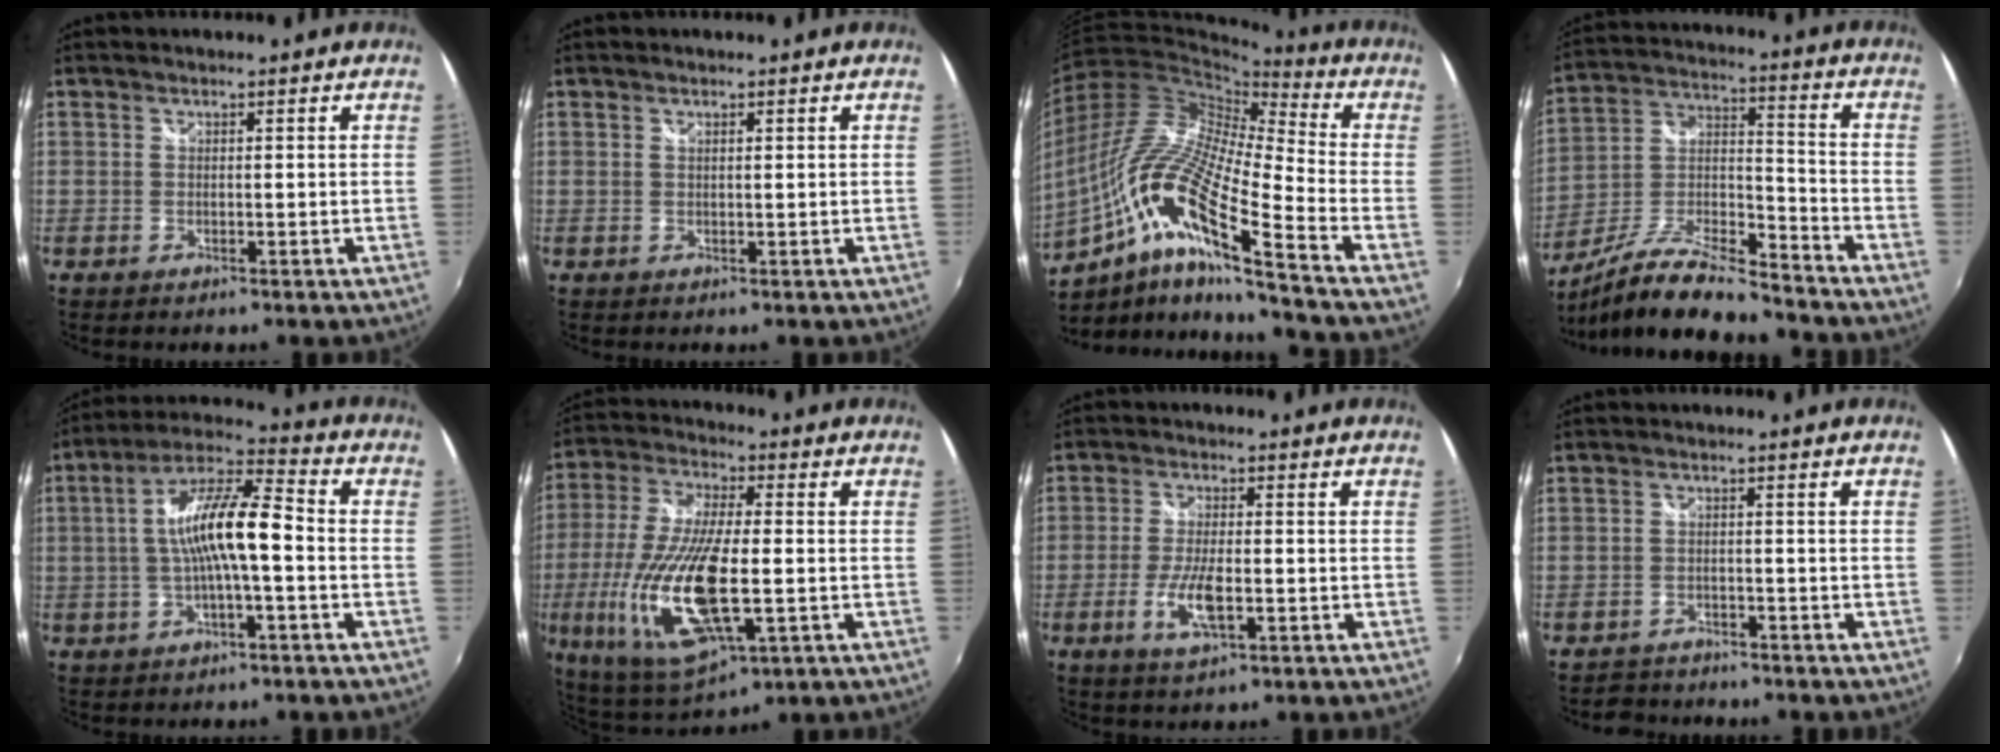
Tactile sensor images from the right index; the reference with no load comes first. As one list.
[{"total": 0.8, "force": [0.5, 0.2, 0.5], "torque": [-0.008, 0.001, 0.009]}, {"total": 20.6, "force": [-9.2, 2.5, 18.2], "torque": [-0.321, -0.037, -0.195]}, {"total": 17.3, "force": [-14.0, 3.6, 9.6], "torque": [-0.200, -0.014, -0.252]}, {"total": 12.8, "force": [-1.0, 2.8, 12.5], "torque": [-0.230, 0.020, -0.020]}, {"total": 23.7, "force": [-4.9, 8.4, 21.6], "torque": [-0.459, -0.043, -0.083]}, {"total": 6.9, "force": [-2.1, 2.1, 6.2], "torque": [-0.130, -0.010, -0.041]}, {"total": 3.3, "force": [-3.0, 1.3, -0.2], "torque": [-0.009, 0.002, -0.054]}]